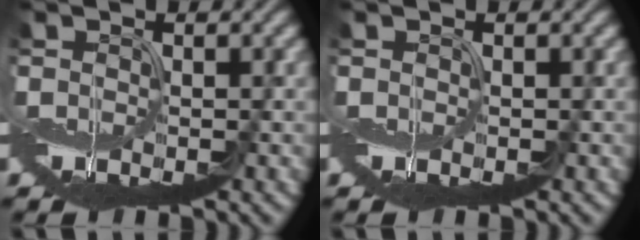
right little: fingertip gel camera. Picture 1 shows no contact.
{"total": 0.0}